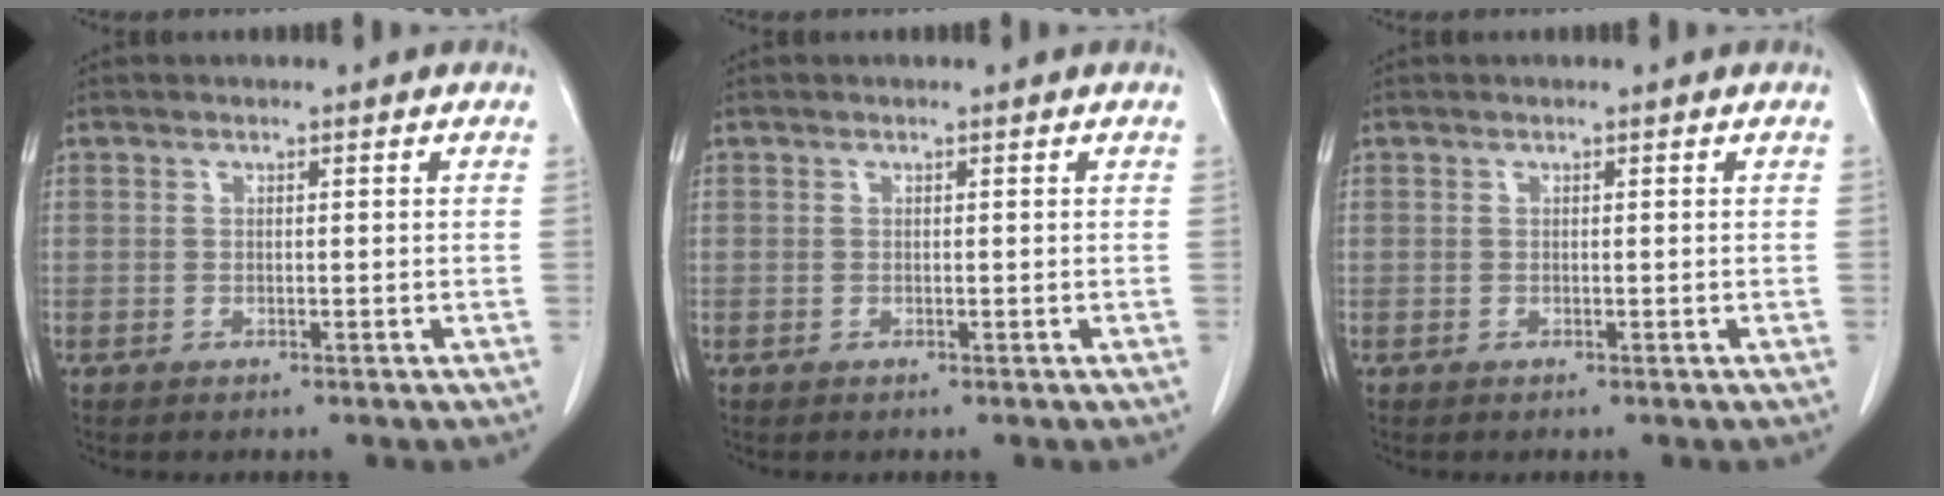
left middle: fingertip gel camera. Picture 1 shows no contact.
{"total": 0.0}
{"total": 0.0}